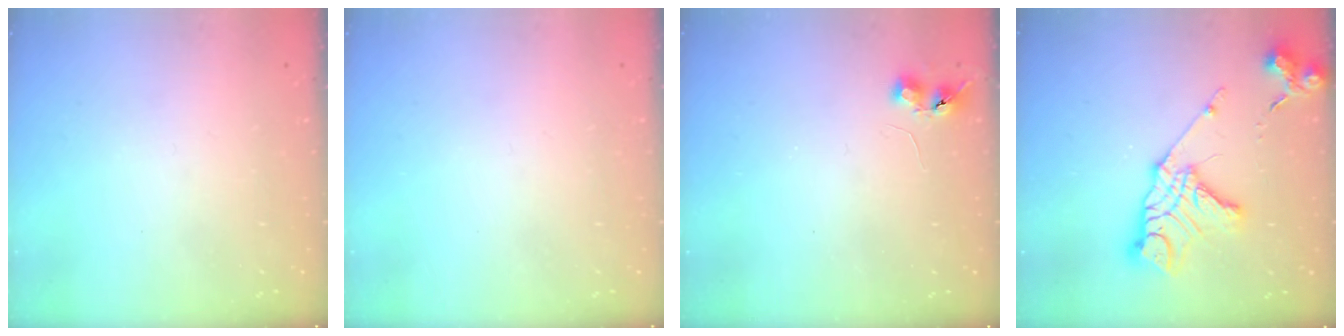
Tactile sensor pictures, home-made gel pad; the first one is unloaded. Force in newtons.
{"total": 0.0}
{"total": 5.2, "press": 5.1, "slide": 0.9}
{"total": 15.7, "press": 15.6, "slide": 1.8}